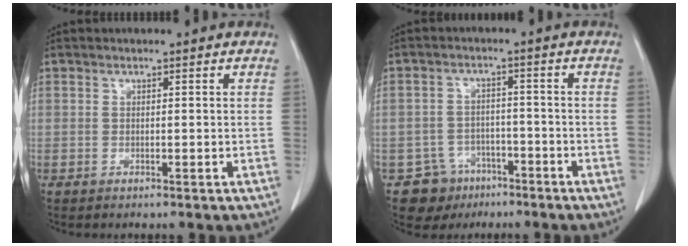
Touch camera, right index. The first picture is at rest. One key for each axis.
{"total": 6.3, "fx": -3.9, "fy": 5.0, "fz": 0.0, "tx": 0.010, "ty": 0.012, "tz": -0.053}